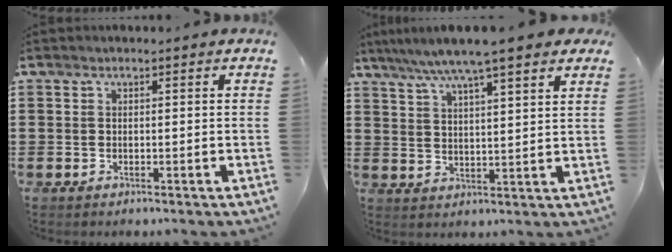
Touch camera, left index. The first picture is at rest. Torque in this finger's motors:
{"motor_torque": [1.41, -0.73, 1.02, 0.16]}